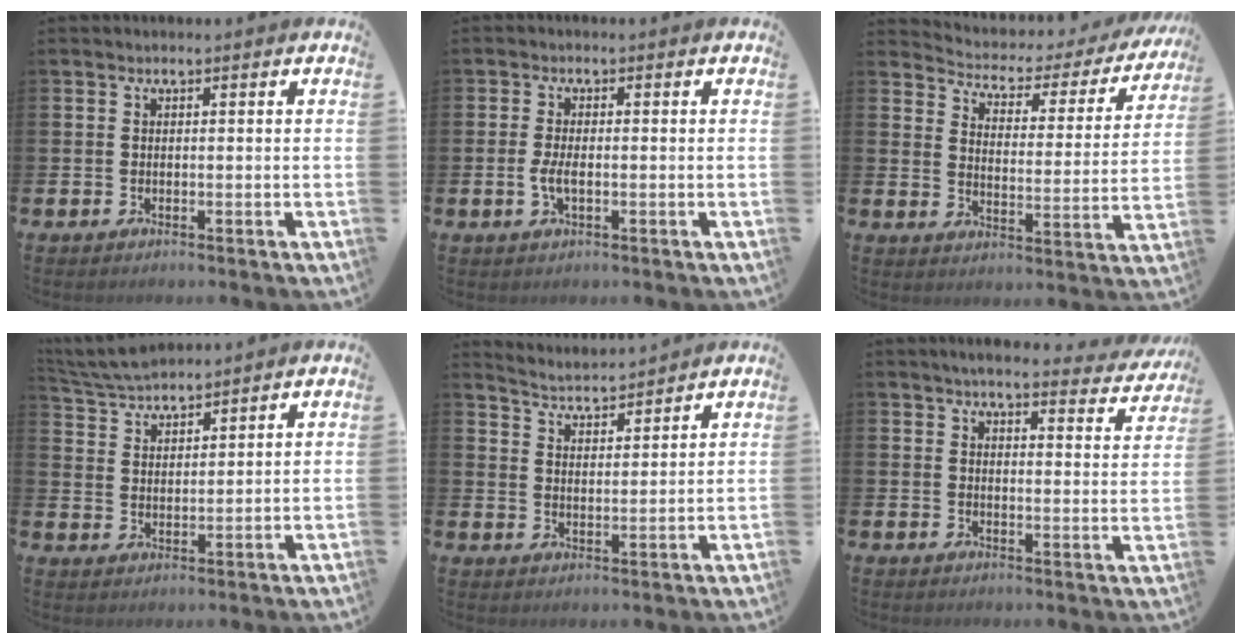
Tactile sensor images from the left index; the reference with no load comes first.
{"total": 2.5, "force": [-0.5, 1.0, 2.2], "torque": [-0.046, -0.004, -0.011]}
{"total": 3.1, "force": [2.7, 1.5, 0.6], "torque": [-0.038, -0.028, 0.034]}
{"total": 5.6, "force": [5.5, 0.7, 0.9], "torque": [-0.042, -0.025, 0.101]}
{"total": 4.3, "force": [4.2, 0.3, 0.0], "torque": [-0.019, -0.026, 0.076]}
{"total": 4.4, "force": [4.1, 0.5, 1.6], "torque": [-0.034, -0.025, 0.067]}